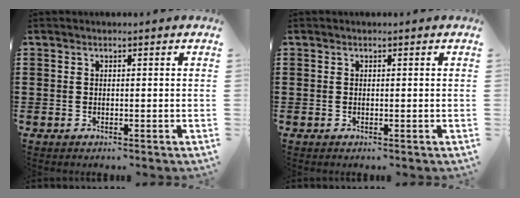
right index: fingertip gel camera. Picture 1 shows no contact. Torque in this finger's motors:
{"motor_torque": [-0.24, 0.25, 0.00, -0.01]}